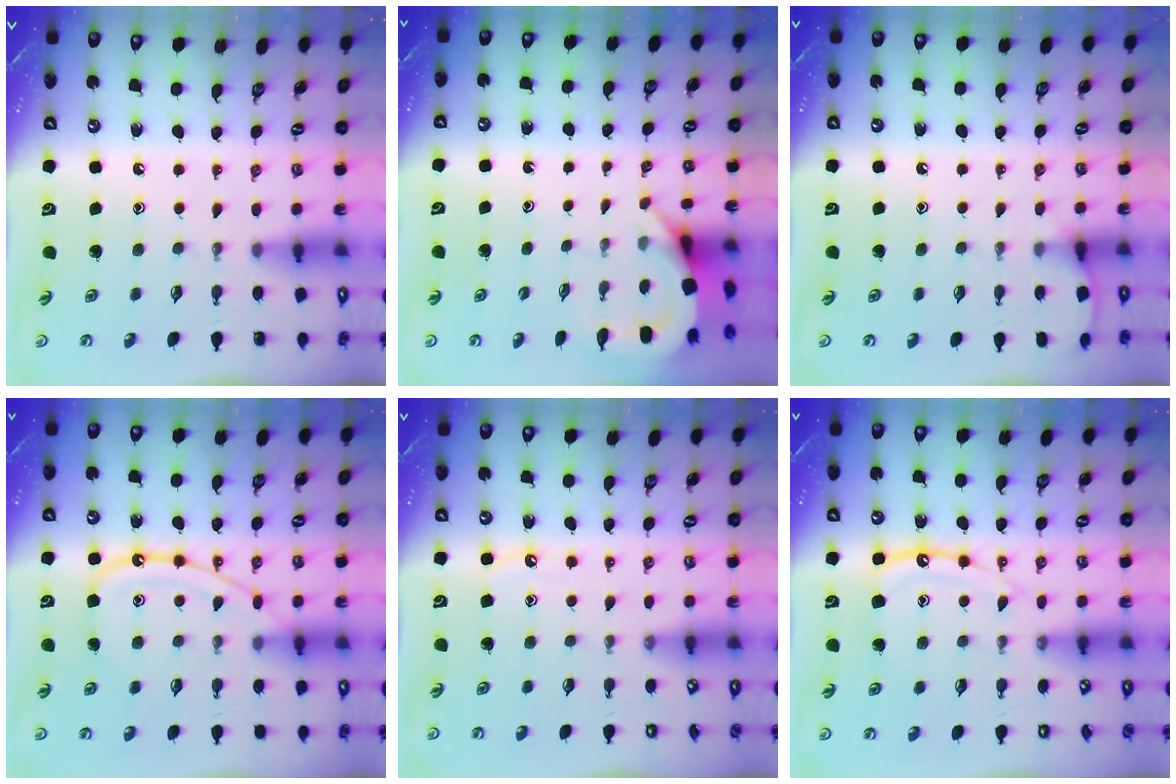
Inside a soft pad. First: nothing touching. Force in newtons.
{"total": 3.9, "press": 3.9, "slide": 0.3}
{"total": 4.3, "press": 4.3, "slide": 0.6}
{"total": 12.3, "press": 12.3, "slide": 1.1}
{"total": 4.3, "press": 4.3, "slide": 0.4}
{"total": 11.4, "press": 11.3, "slide": 1.1}